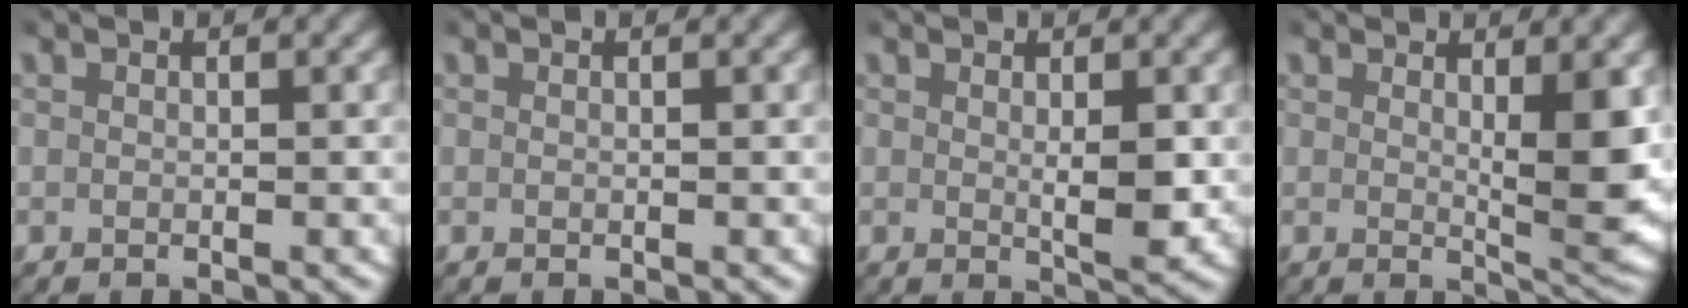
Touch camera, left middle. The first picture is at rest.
{"total": 0.0}
{"total": 2.5, "force": [0.3, 0.8, 2.3], "torque": [-0.036, -0.014, 0.007]}
{"total": 4.6, "force": [1.1, 1.1, 4.3], "torque": [-0.058, -0.015, 0.021]}